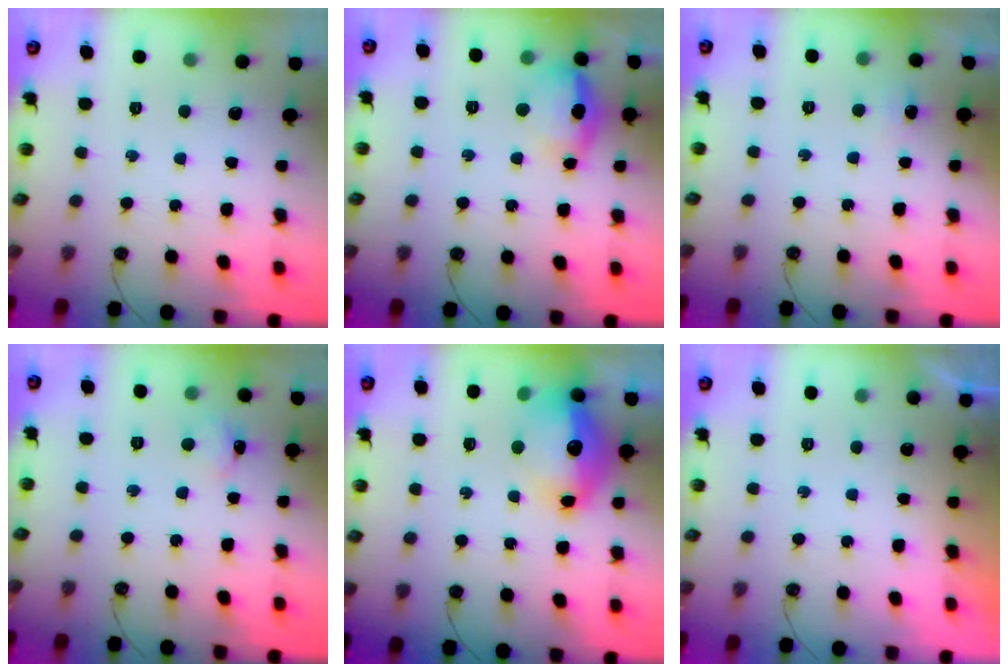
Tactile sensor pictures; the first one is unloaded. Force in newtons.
{"total": 15.2, "press": 14.2, "slide": 5.5}
{"total": 2.3, "press": 2.0, "slide": 1.0}
{"total": 2.2, "press": 2.2, "slide": 0.3}
{"total": 15.1, "press": 15.1, "slide": 1.2}
{"total": 0.0}